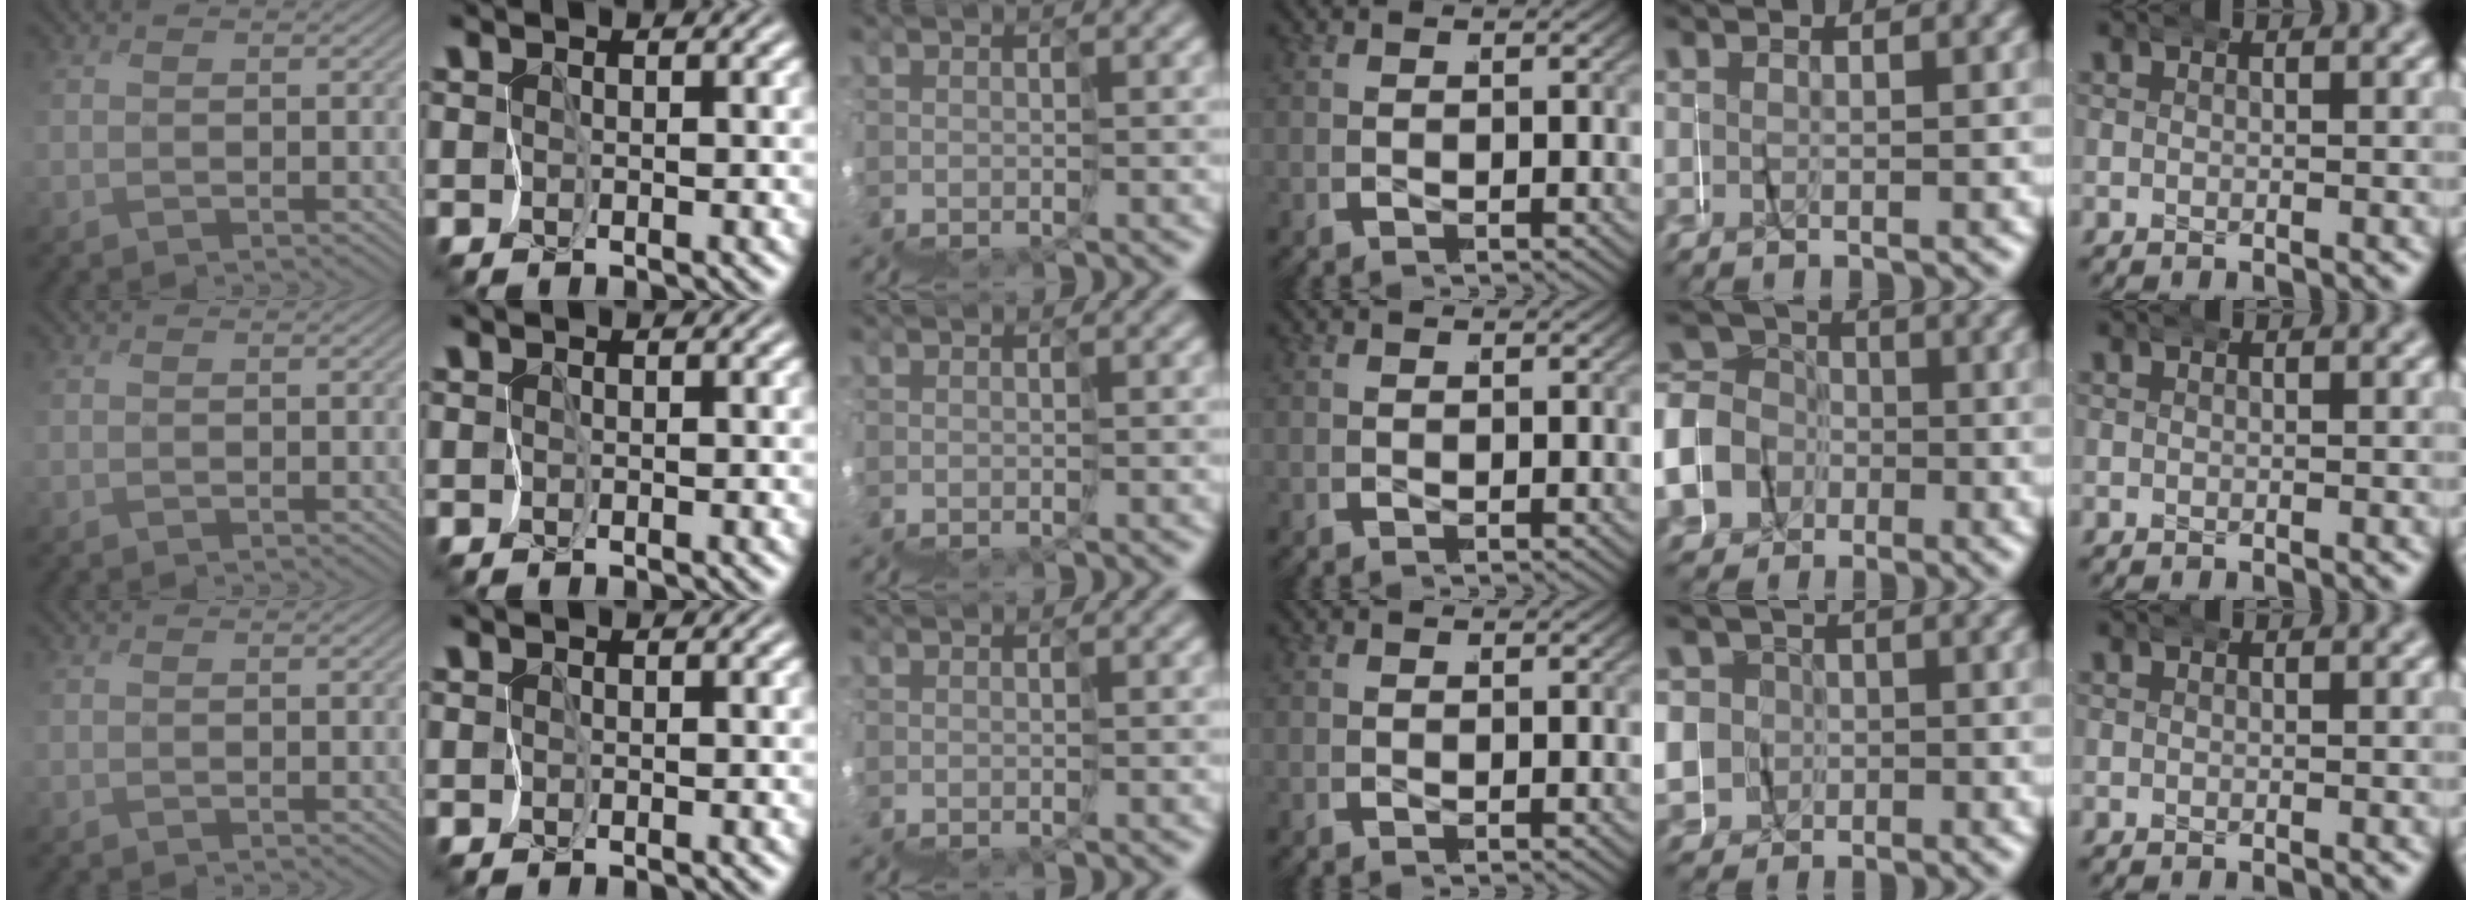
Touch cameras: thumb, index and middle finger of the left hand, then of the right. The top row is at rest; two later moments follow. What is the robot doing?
{"motion": "wrap", "object": "napkin"}